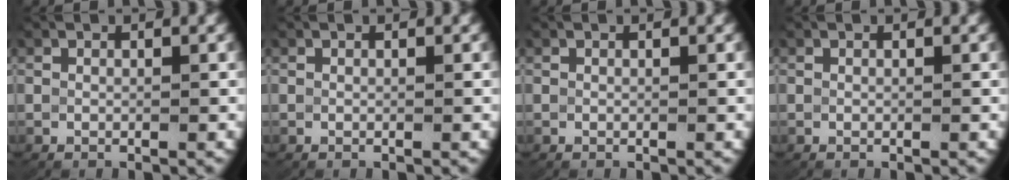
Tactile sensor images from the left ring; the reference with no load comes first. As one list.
[{"total": 0.0}, {"total": 0.0}, {"total": 0.0}]